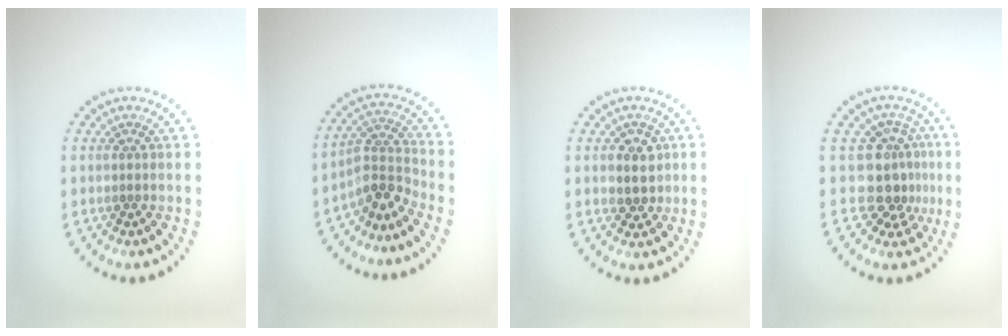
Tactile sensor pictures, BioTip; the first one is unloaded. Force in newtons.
{"total": 3.3, "press": 2.3, "slide": 2.4}
{"total": 2.5, "press": 2.3, "slide": 1.0}
{"total": 3.9, "press": 2.9, "slide": 2.6}